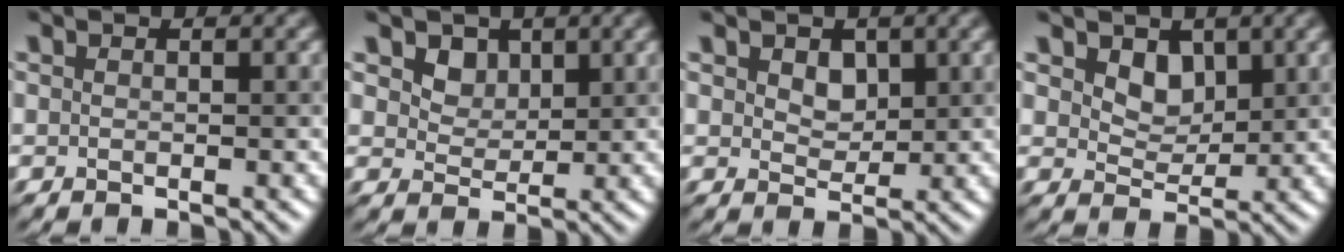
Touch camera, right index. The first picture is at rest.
{"total": 2.7, "force": [1.5, 2.0, 1.1], "torque": [-0.031, -0.017, 0.032]}
{"total": 2.1, "force": [0.8, 1.5, 1.2], "torque": [-0.025, -0.003, 0.014]}
{"total": 2.8, "force": [1.4, 1.9, 1.4], "torque": [-0.035, -0.009, 0.017]}